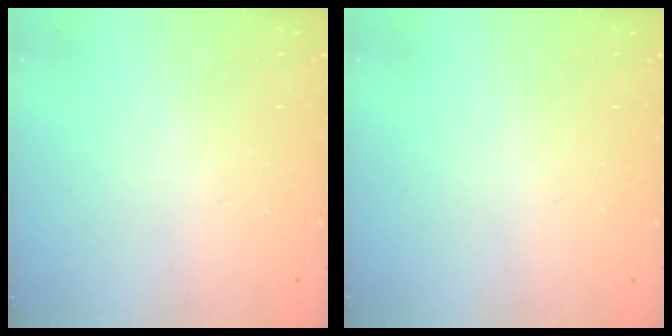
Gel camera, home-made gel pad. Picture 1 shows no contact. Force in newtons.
{"total": 1.0, "press": 0.0, "slide": 1.0}